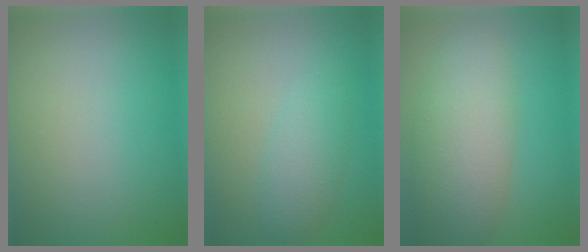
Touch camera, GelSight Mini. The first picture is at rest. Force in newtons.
{"total": 2.7, "press": 2.7, "slide": 0.1}
{"total": 7.2, "press": 7.2, "slide": 0.1}